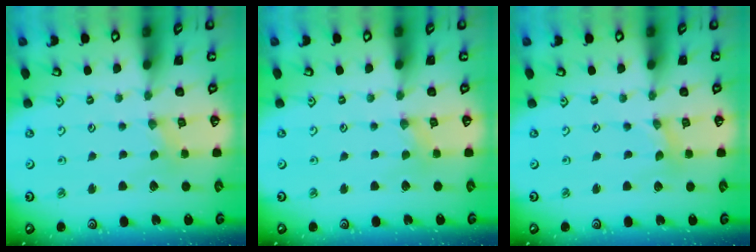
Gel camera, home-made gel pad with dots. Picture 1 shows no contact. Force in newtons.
{"total": 1.8, "press": 1.8, "slide": 0.3}
{"total": 0.0}